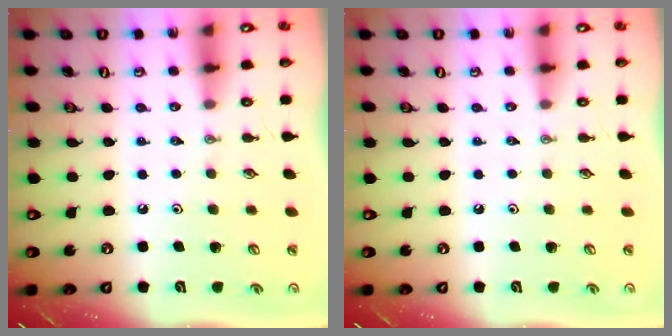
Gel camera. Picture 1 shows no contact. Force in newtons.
{"total": 0.0}